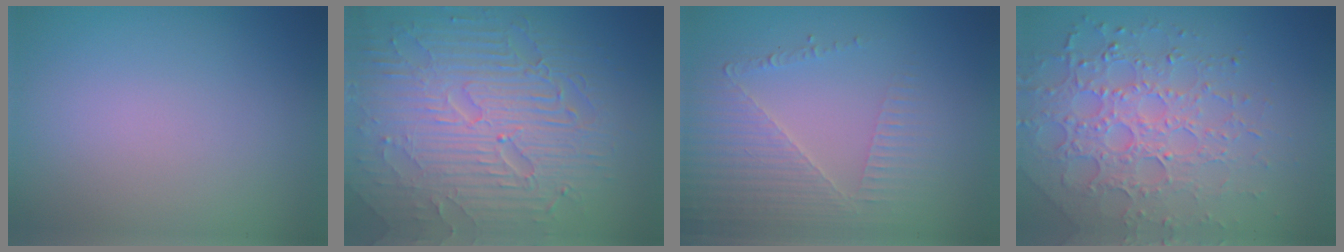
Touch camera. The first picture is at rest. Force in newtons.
{"total": 8.9, "press": 6.4, "slide": 6.3}
{"total": 3.5, "press": 3.2, "slide": 1.4}
{"total": 6.2, "press": 4.7, "slide": 4.0}